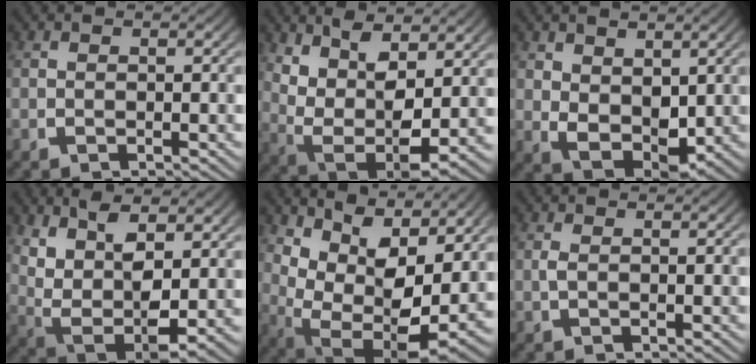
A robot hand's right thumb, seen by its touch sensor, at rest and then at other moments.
{"total": 12.2, "force": [-0.4, 8.0, 9.2], "torque": [-0.214, -0.074, 0.030]}
{"total": 6.2, "force": [0.0, 4.3, 4.6], "torque": [-0.097, -0.039, 0.021]}
{"total": 12.0, "force": [-0.4, 7.7, 9.2], "torque": [-0.213, -0.069, 0.030]}
{"total": 13.2, "force": [0.0, 8.2, 10.4], "torque": [-0.228, -0.077, 0.040]}
{"total": 0.6, "force": [0.0, 0.1, 0.6], "torque": [-0.018, -0.003, 0.003]}